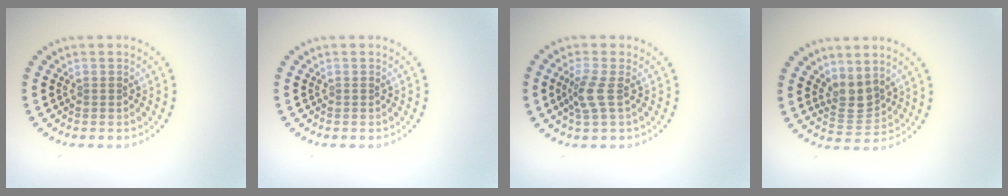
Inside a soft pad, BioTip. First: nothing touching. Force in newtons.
{"total": 0.0}
{"total": 2.3, "press": 2.0, "slide": 1.2}
{"total": 2.8, "press": 2.2, "slide": 1.6}